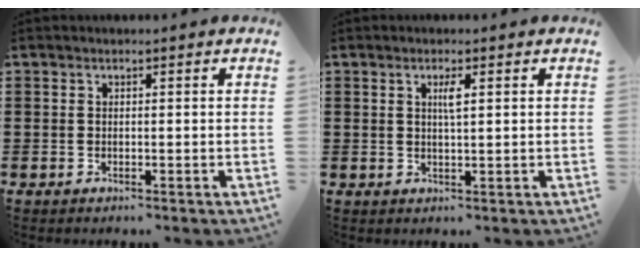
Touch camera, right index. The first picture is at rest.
{"total": 1.9, "force": [0.6, 0.2, 1.8], "torque": [-0.037, 0.002, 0.008]}